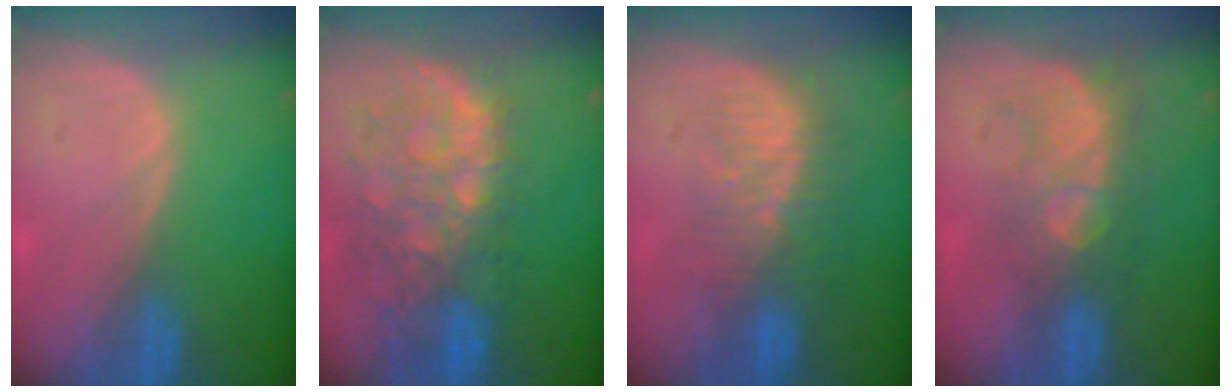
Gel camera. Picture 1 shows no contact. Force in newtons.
{"total": 11.1, "press": 9.6, "slide": 5.6}
{"total": 8.5, "press": 7.8, "slide": 3.5}
{"total": 8.7, "press": 7.6, "slide": 4.3}